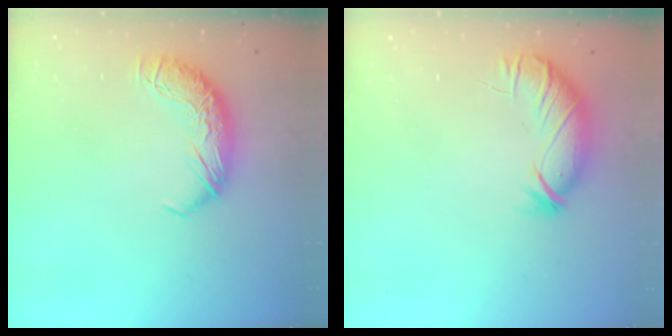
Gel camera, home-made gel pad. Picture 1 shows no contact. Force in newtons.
{"total": 3.8, "press": 3.5, "slide": 1.4}